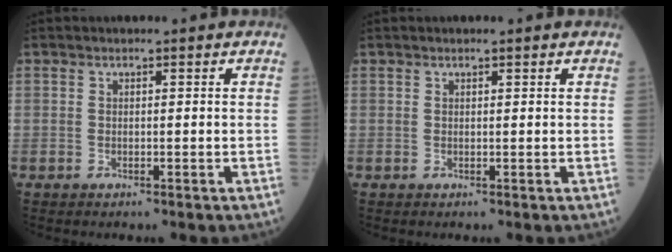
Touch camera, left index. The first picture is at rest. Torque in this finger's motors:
{"motor_torque": [-0.38, 0.30, -0.39, -0.03]}